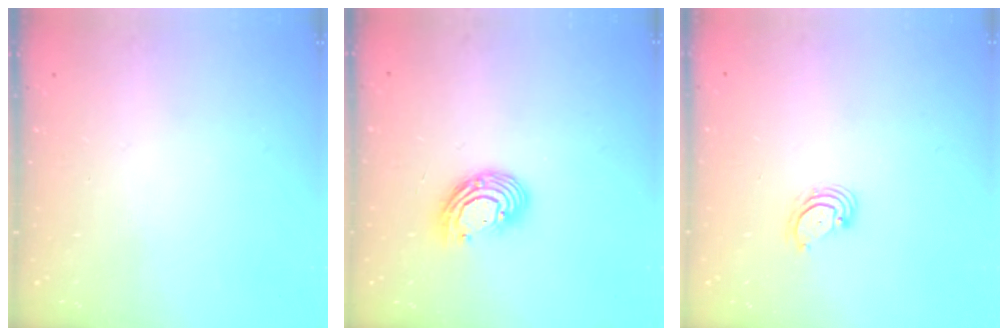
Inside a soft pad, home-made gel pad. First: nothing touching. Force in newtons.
{"total": 10.1, "press": 10.0, "slide": 1.1}
{"total": 2.9, "press": 2.9, "slide": 0.4}